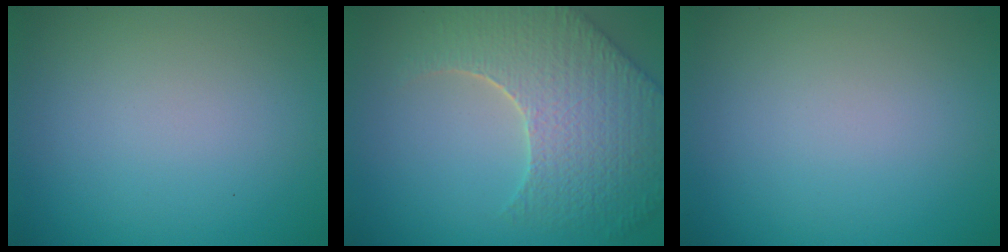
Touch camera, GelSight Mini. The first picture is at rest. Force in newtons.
{"total": 8.3, "press": 6.1, "slide": 5.6}
{"total": 0.0}